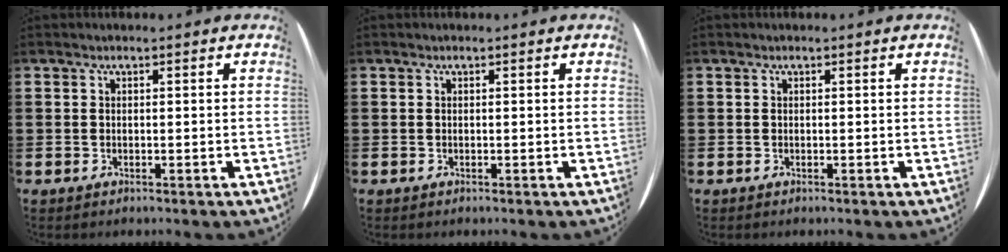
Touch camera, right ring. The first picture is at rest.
{"total": 0.0}
{"total": 0.0}